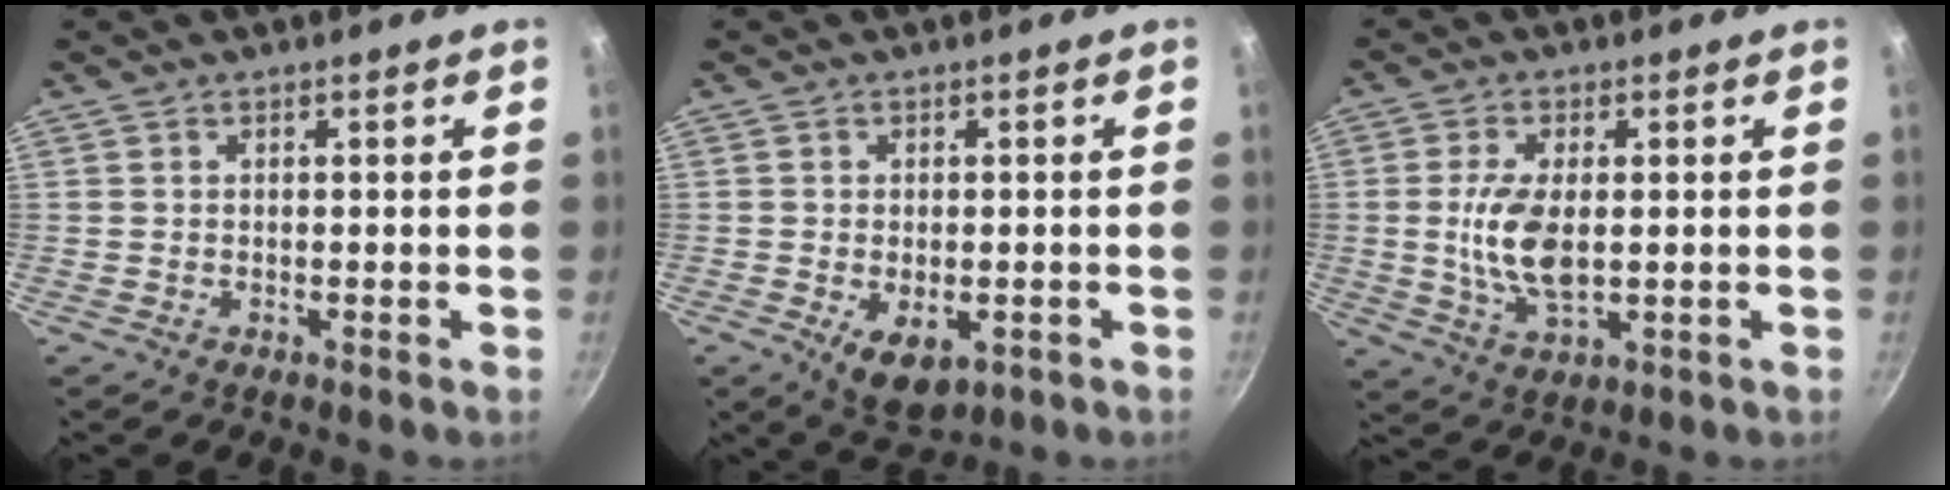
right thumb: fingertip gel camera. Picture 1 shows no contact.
{"total": 6.6, "force": [-2.0, 3.8, 5.1], "torque": [-0.065, -0.007, -0.017]}
{"total": 9.4, "force": [0.1, 4.6, 8.2], "torque": [-0.163, -0.008, 0.004]}